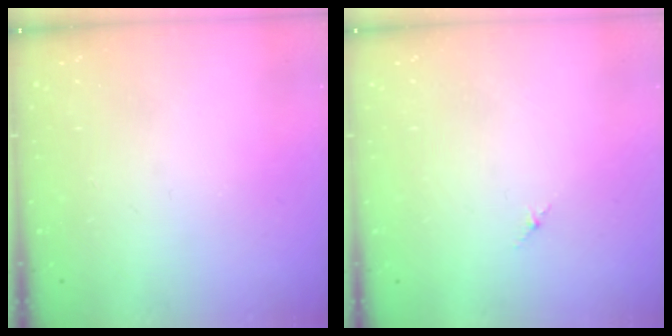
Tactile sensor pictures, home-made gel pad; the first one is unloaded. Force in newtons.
{"total": 1.8, "press": 1.7, "slide": 0.6}